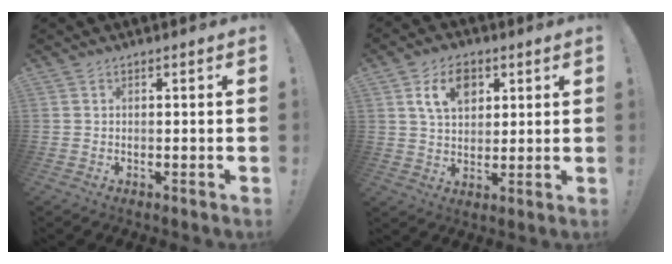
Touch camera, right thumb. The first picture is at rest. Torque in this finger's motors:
{"motor_torque": [0.00, 0.00, 0.00, 0.00, 0.02]}